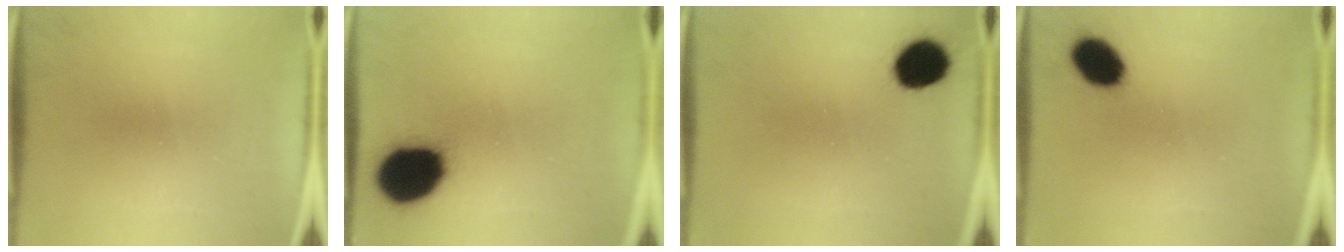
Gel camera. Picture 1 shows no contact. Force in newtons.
{"total": 19.4}
{"total": 9.2}
{"total": 8.4}